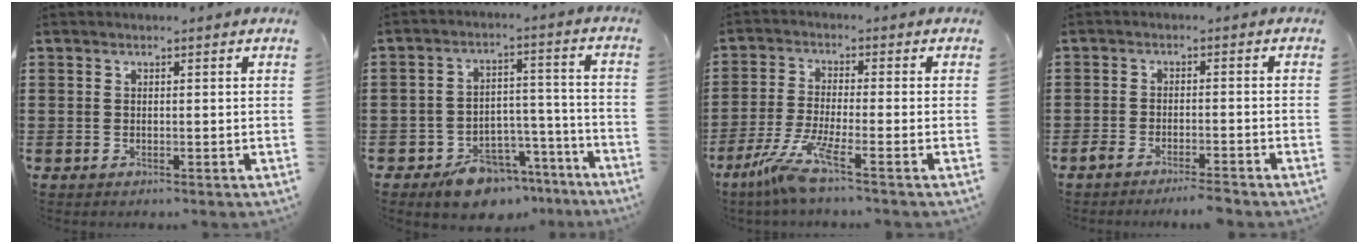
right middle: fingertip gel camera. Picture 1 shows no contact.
{"total": 8.5, "force": [-7.1, 3.9, 2.6], "torque": [-0.027, 0.046, -0.125]}
{"total": 6.4, "force": [-4.1, -0.1, 4.9], "torque": [-0.114, -0.021, -0.082]}
{"total": 2.9, "force": [-2.7, 0.1, 1.0], "torque": [-0.025, 0.000, -0.054]}